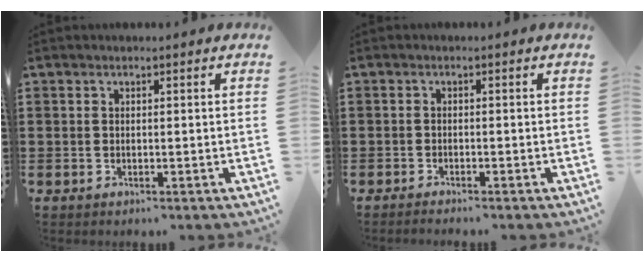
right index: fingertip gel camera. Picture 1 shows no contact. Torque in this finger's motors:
{"motor_torque": [0.97, 1.00, -0.34, -0.05]}